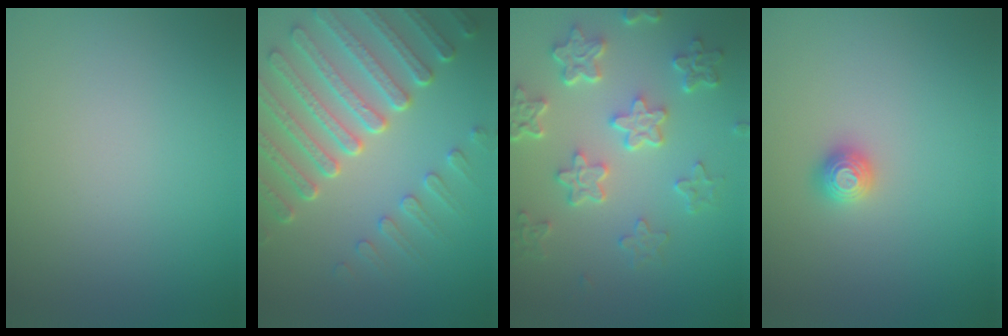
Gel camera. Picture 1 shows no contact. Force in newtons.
{"total": 7.5, "press": 5.6, "slide": 5.0}
{"total": 6.0, "press": 4.5, "slide": 4.0}
{"total": 1.1, "press": 1.1, "slide": 0.2}